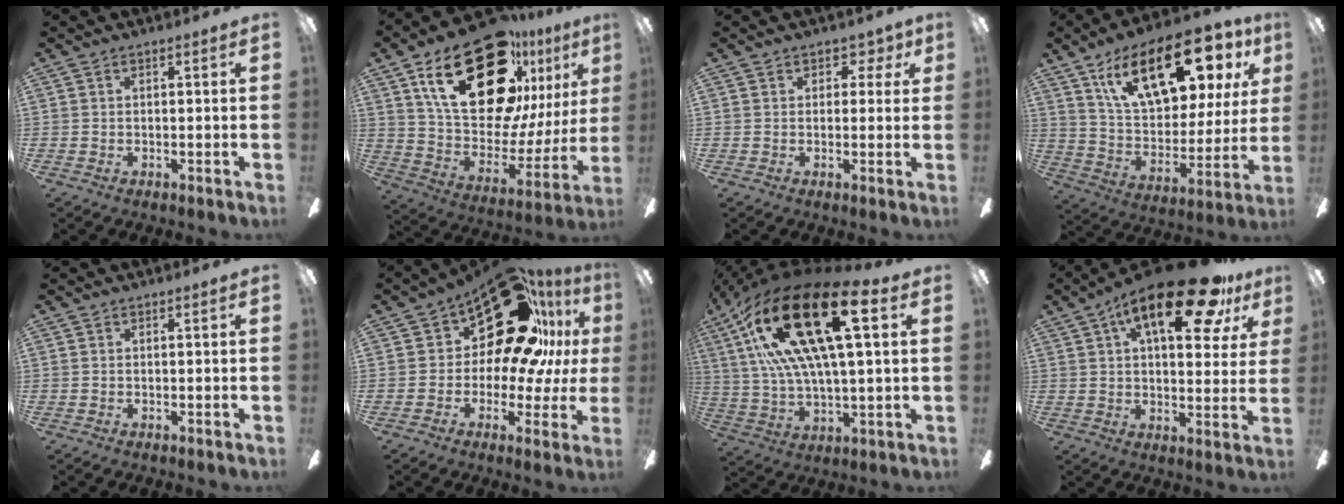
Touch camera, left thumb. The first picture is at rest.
{"total": 32.3, "force": [16.8, 16.7, 21.9], "torque": [-0.367, -0.102, 0.305]}
{"total": 3.5, "force": [1.7, 2.6, 1.4], "torque": [0.000, -0.004, 0.026]}
{"total": 23.6, "force": [13.2, 10.3, 16.7], "torque": [-0.266, -0.057, 0.227]}
{"total": 0.0}
{"total": 23.7, "force": [11.7, 12.7, 16.3], "torque": [-0.233, -0.074, 0.208]}
{"total": 31.3, "force": [11.8, 12.4, 26.2], "torque": [-0.508, -0.050, 0.191]}
{"total": 22.0, "force": [11.8, 8.2, 16.7], "torque": [-0.243, -0.048, 0.183]}